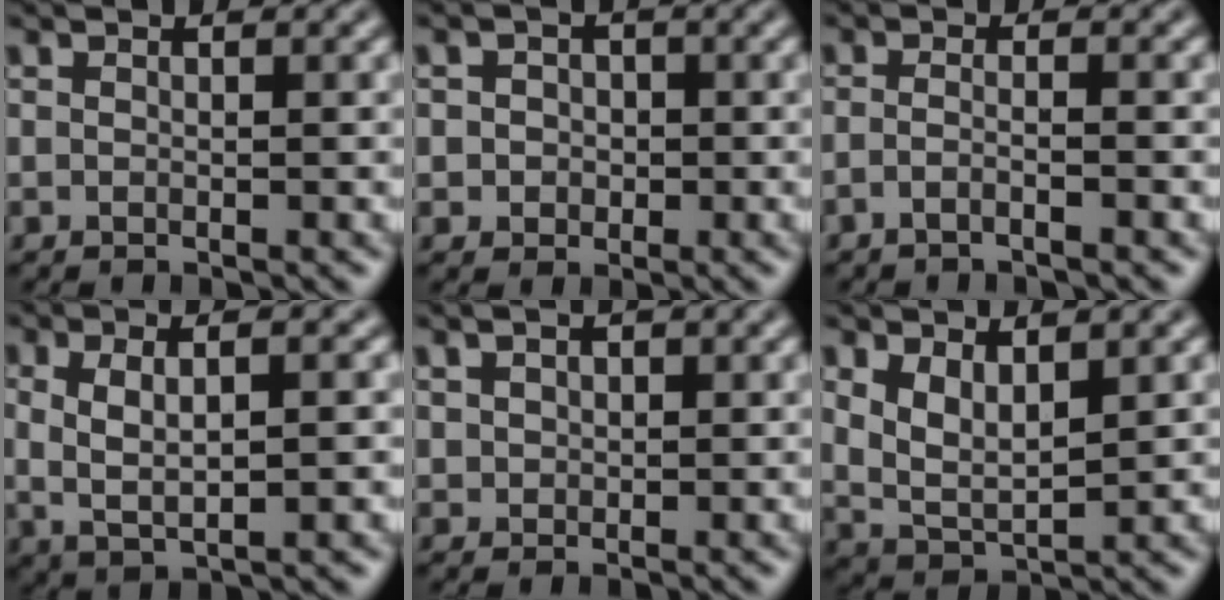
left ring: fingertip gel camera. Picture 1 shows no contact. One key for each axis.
{"total": 2.3, "fx": 0.0, "fy": 2.2, "fz": 0.7, "tx": 0.006, "ty": 0.002, "tz": -0.010}
{"total": 1.6, "fx": -1.1, "fy": 0.4, "fz": 1.2, "tx": -0.018, "ty": -0.004, "tz": -0.027}
{"total": 4.3, "fx": 0.3, "fy": 1.5, "fz": 4.1, "tx": -0.083, "ty": 0.001, "tz": 0.007}
{"total": 1.4, "fx": 0.6, "fy": 1.1, "fz": 0.6, "tx": -0.011, "ty": 0.003, "tz": 0.012}
{"total": 3.8, "fx": 1.3, "fy": 1.9, "fz": 3.0, "tx": -0.069, "ty": -0.009, "tz": 0.030}